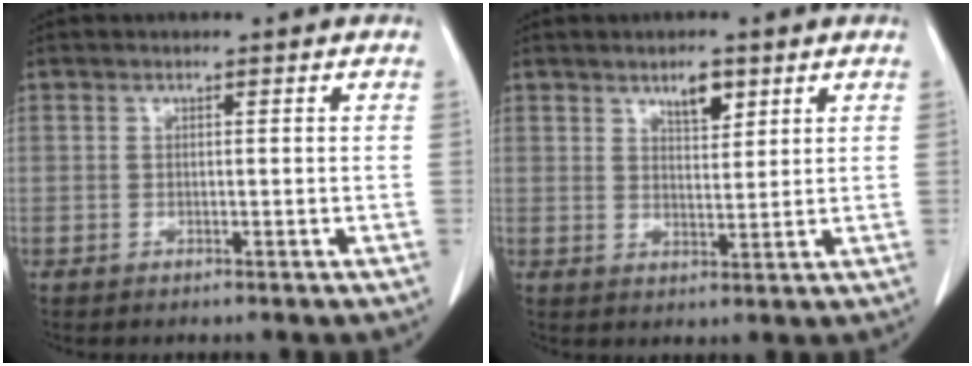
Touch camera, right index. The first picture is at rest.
{"total": 3.8, "force": [2.4, 1.4, 2.6], "torque": [-0.042, -0.003, 0.041]}